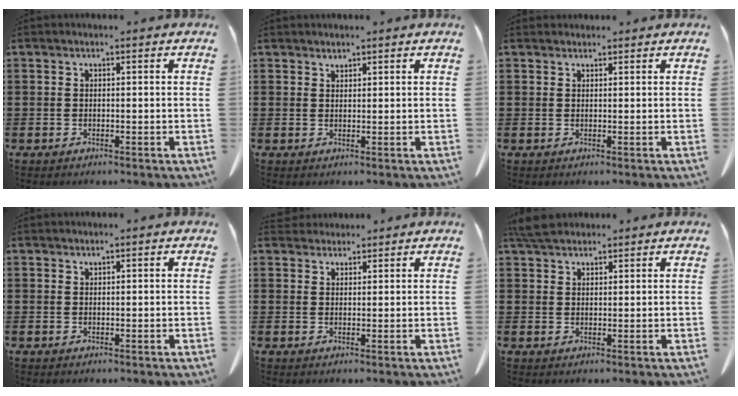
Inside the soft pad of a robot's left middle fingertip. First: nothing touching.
{"total": 1.1, "force": [1.1, 0.2, 0.0], "torque": [-0.003, -0.003, 0.023]}
{"total": 1.1, "force": [1.0, 0.4, 0.0], "torque": [-0.004, 0.000, 0.021]}
{"total": 0.5, "force": [0.5, 0.0, 0.1], "torque": [-0.004, -0.003, 0.012]}
{"total": 2.4, "force": [2.3, 0.8, 0.1], "torque": [-0.010, -0.002, 0.045]}
{"total": 4.2, "force": [3.7, 1.3, 1.6], "torque": [-0.041, 0.000, 0.071]}